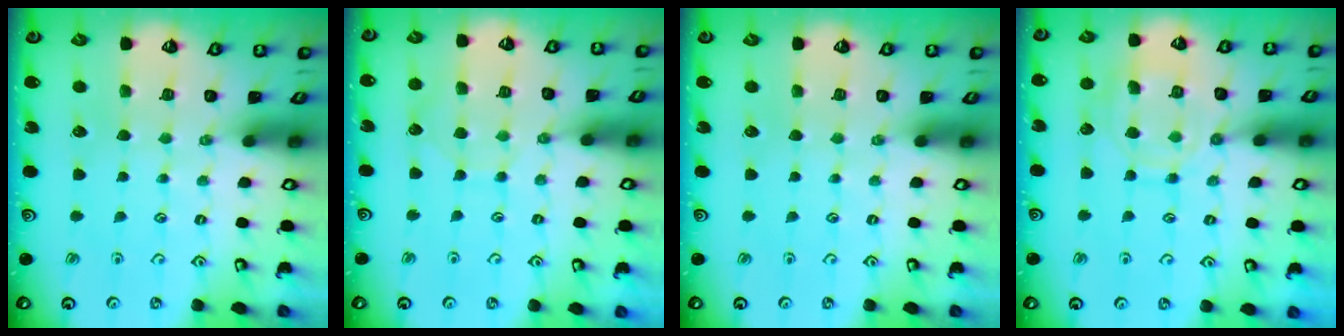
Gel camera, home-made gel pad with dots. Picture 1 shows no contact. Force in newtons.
{"total": 5.1, "press": 5.1, "slide": 0.5}
{"total": 0.0}
{"total": 12.0, "press": 11.9, "slide": 1.1}